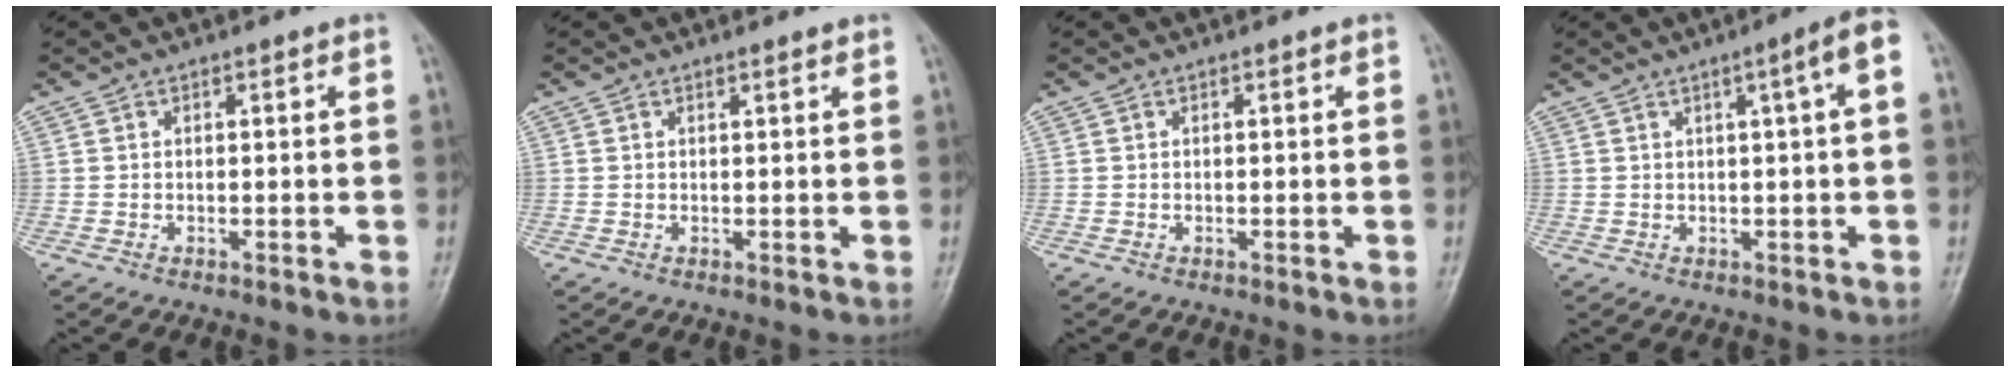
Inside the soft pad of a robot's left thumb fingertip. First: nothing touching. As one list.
[{"total": 0.7, "force": [0.5, 0.1, 0.5], "torque": [-0.007, -0.001, 0.008]}, {"total": 0.0}, {"total": 5.0, "force": [1.0, 0.2, 4.9], "torque": [-0.072, 0.014, 0.014]}]